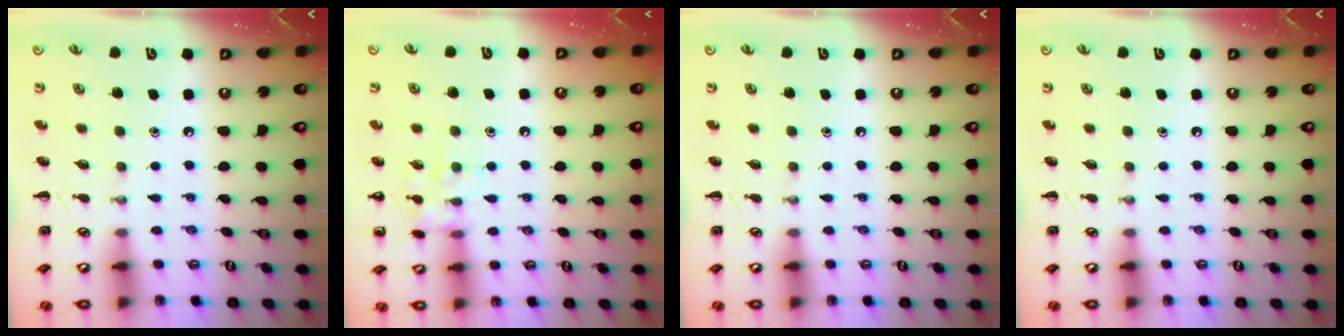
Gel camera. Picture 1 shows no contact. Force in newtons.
{"total": 9.5, "press": 9.4, "slide": 0.9}
{"total": 0.0}
{"total": 0.0}